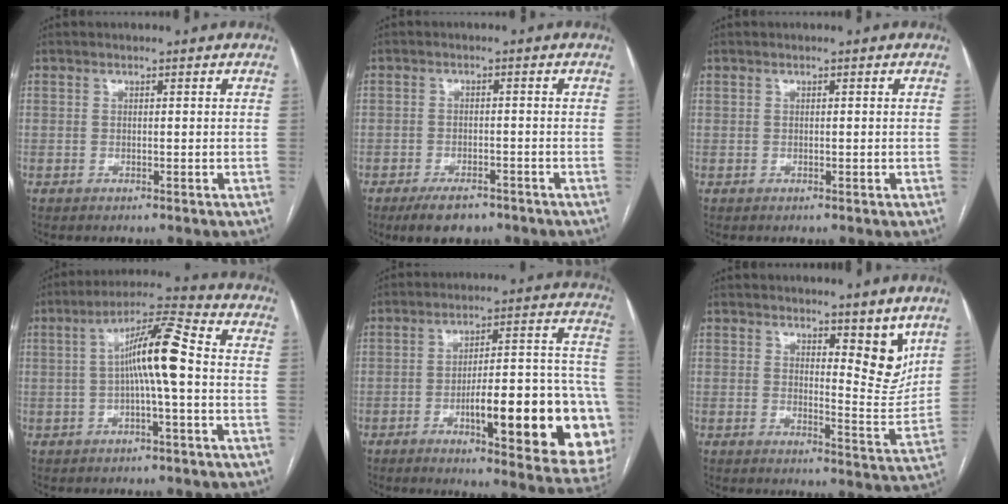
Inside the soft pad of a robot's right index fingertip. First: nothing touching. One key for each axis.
{"total": 5.4, "fx": -4.0, "fy": 2.4, "fz": 2.8, "tx": -0.048, "ty": -0.002, "tz": -0.060}
{"total": 0.0}
{"total": 9.2, "fx": -0.2, "fy": 0.4, "fz": 9.2, "tx": -0.165, "ty": 0.024, "tz": -0.010}
{"total": 23.5, "fx": -6.9, "fy": 4.6, "fz": 22.0, "tx": -0.213, "ty": 0.020, "tz": -0.079}
{"total": 6.5, "fx": 4.3, "fy": 1.9, "fz": 4.5, "tx": -0.051, "ty": -0.020, "tz": 0.061}